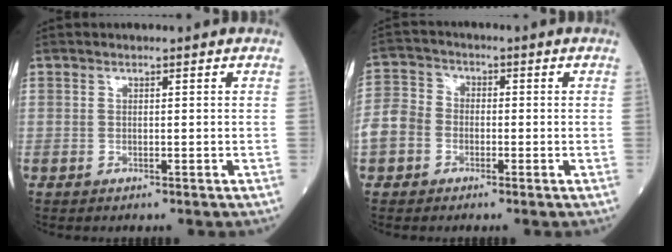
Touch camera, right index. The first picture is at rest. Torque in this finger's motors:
{"motor_torque": [0.56, -0.32, 0.24, 0.06]}